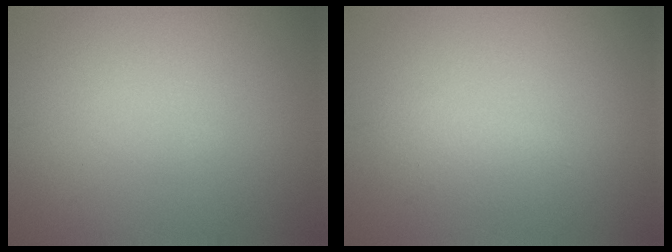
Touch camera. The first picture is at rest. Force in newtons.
{"total": 2.0, "press": 2.0, "slide": 0.1}